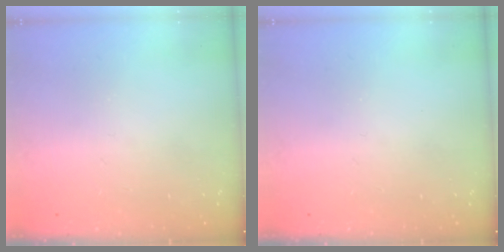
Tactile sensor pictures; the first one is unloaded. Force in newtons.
{"total": 0.0}